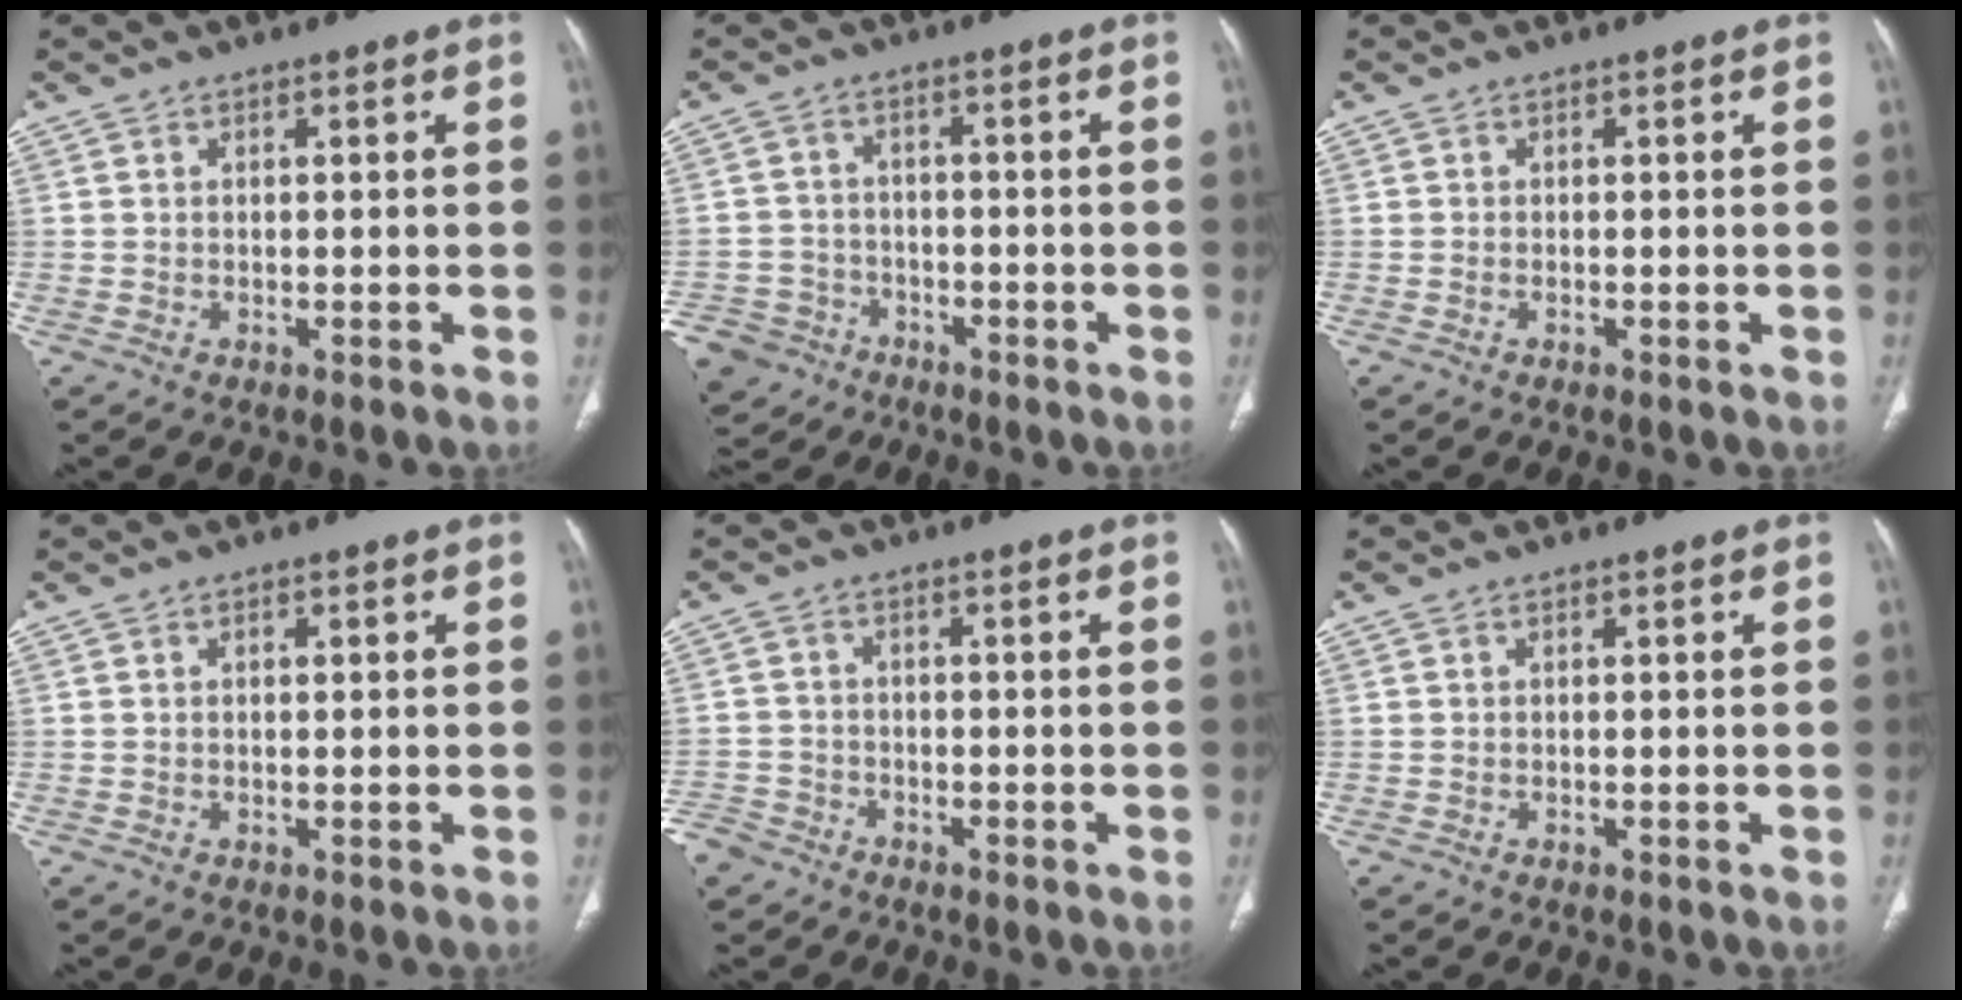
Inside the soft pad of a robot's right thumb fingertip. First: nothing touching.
{"total": 10.1, "force": [-5.8, 7.9, 2.5], "torque": [-0.064, 0.033, -0.096]}
{"total": 0.0}
{"total": 1.2, "force": [0.4, 0.6, 0.9], "torque": [-0.018, 0.002, 0.007]}
{"total": 4.6, "force": [-3.2, 3.3, 0.7], "torque": [-0.004, 0.015, -0.065]}
{"total": 0.0}